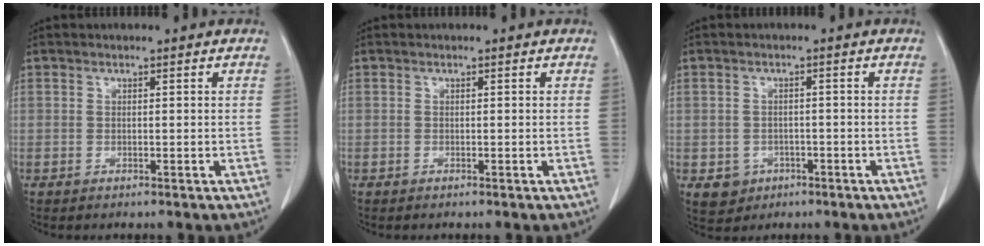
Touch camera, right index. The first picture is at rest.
{"total": 0.0}
{"total": 3.8, "force": [-1.5, 3.4, 0.6], "torque": [-0.002, 0.009, -0.014]}